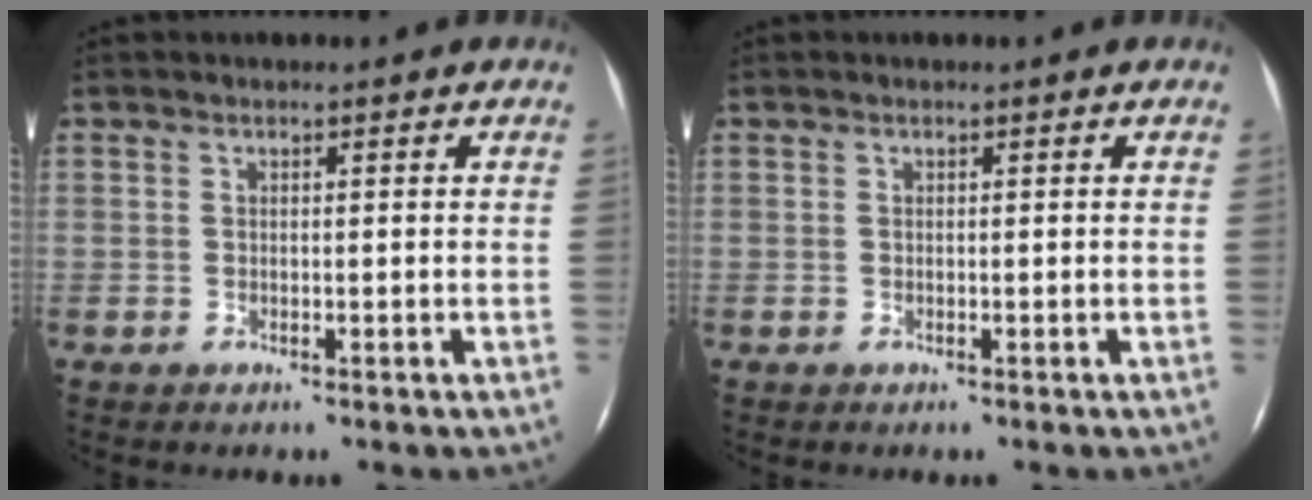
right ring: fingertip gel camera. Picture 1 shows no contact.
{"total": 0.0}